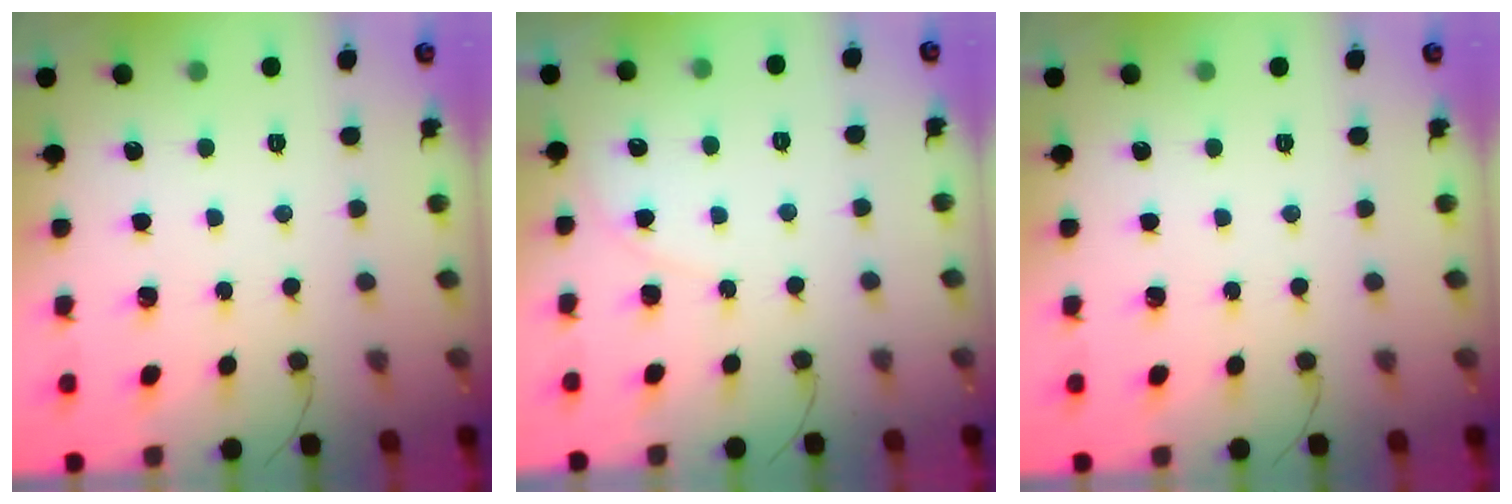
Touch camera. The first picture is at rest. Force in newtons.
{"total": 3.9, "press": 3.9, "slide": 0.3}
{"total": 0.0}